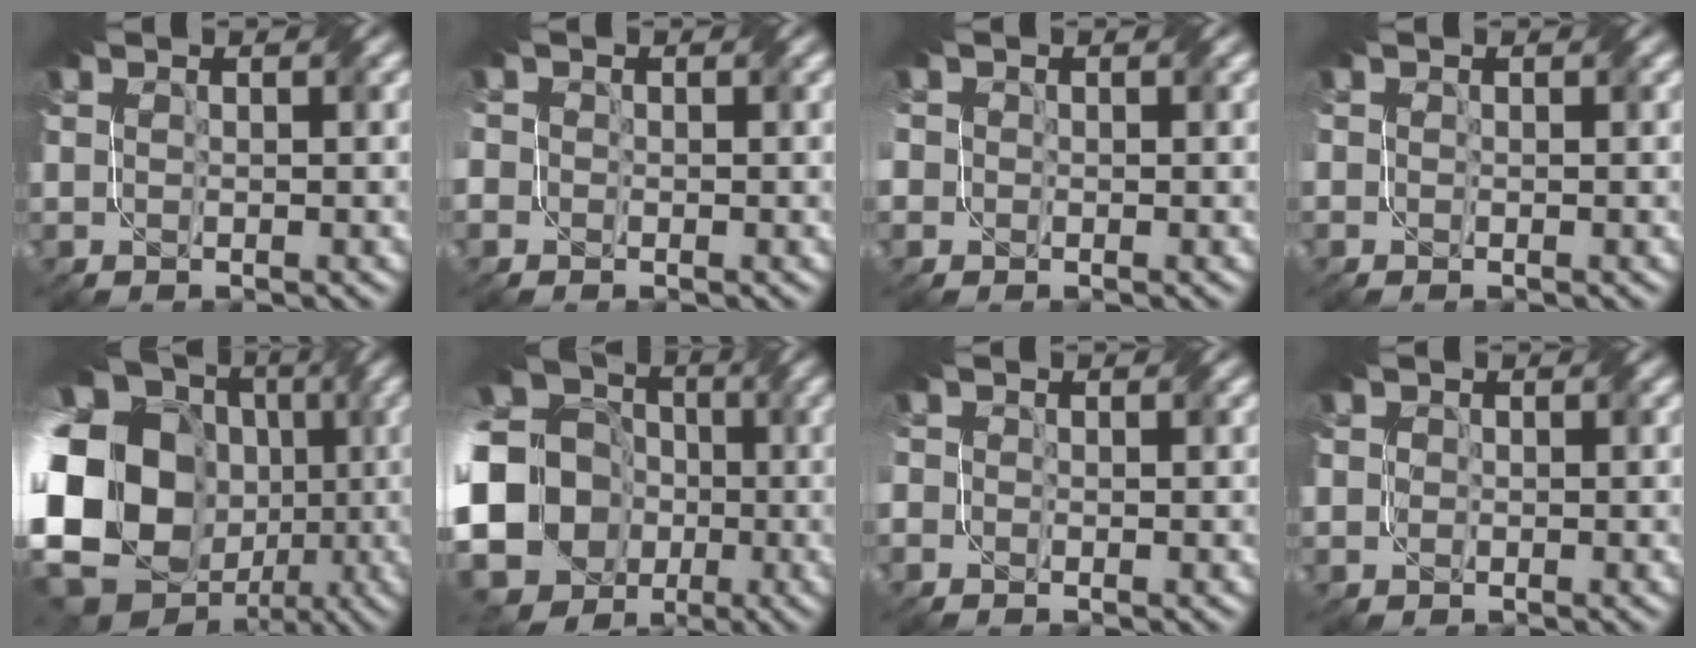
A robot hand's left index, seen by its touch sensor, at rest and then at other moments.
{"total": 2.7, "force": [-0.2, 2.5, 1.1], "torque": [-0.031, 0.014, -0.024]}
{"total": 3.6, "force": [0.2, 3.2, 1.6], "torque": [-0.050, 0.015, -0.017]}
{"total": 0.0}
{"total": 22.0, "force": [-1.2, 17.7, 12.9], "torque": [-0.278, -0.003, -0.069]}
{"total": 23.0, "force": [-3.8, 20.7, 9.3], "torque": [-0.211, -0.005, -0.129]}
{"total": 1.9, "force": [0.2, 1.7, 0.8], "torque": [-0.013, 0.012, -0.014]}
{"total": 1.4, "force": [0.5, 1.3, 0.2], "torque": [-0.004, 0.006, 0.005]}